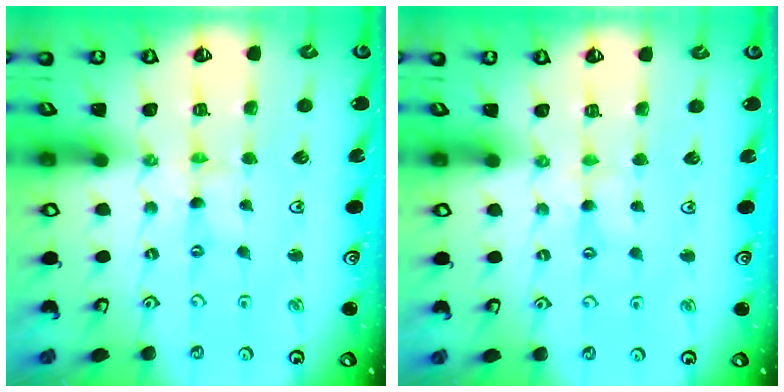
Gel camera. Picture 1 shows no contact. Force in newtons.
{"total": 2.0, "press": 1.9, "slide": 0.3}